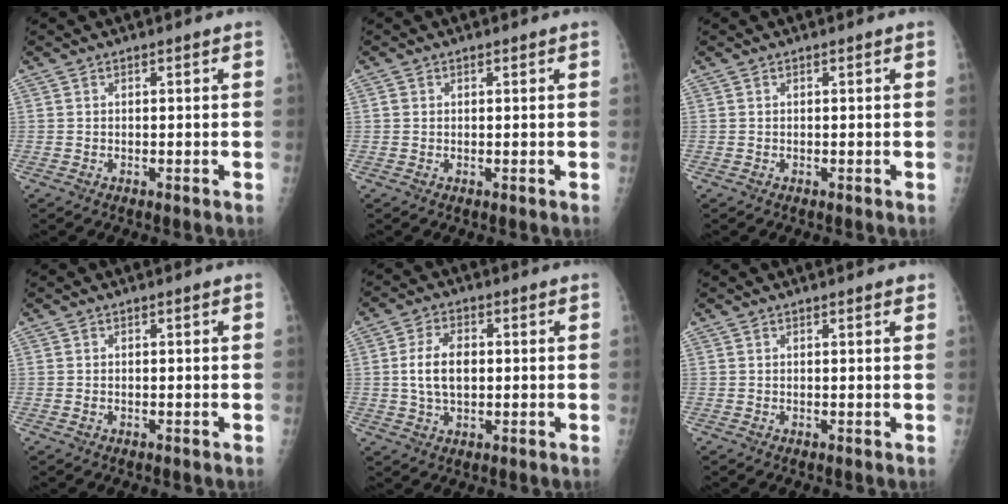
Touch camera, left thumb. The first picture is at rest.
{"total": 0.7, "force": [0.2, 0.6, 0.3], "torque": [0.002, 0.001, 0.003]}
{"total": 0.0}
{"total": 0.5, "force": [-0.2, 0.3, 0.4], "torque": [-0.010, 0.009, -0.002]}
{"total": 7.4, "force": [0.4, 4.6, 5.8], "torque": [-0.106, 0.005, 0.007]}
{"total": 1.2, "force": [0.8, 0.1, 0.8], "torque": [-0.007, -0.002, 0.010]}